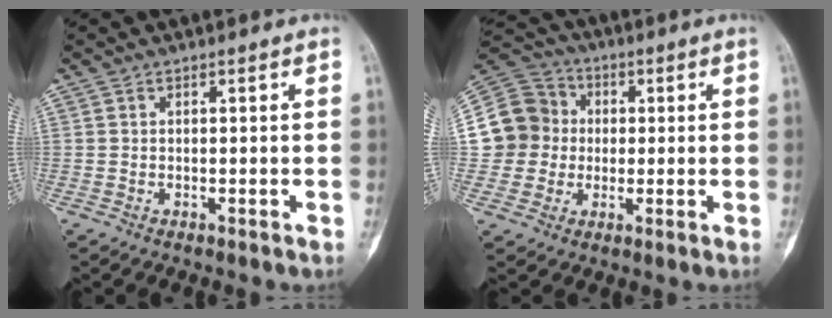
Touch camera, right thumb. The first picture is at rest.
{"total": 12.5, "force": [0.0, 12.0, 3.4], "torque": [-0.042, 0.030, -0.002]}